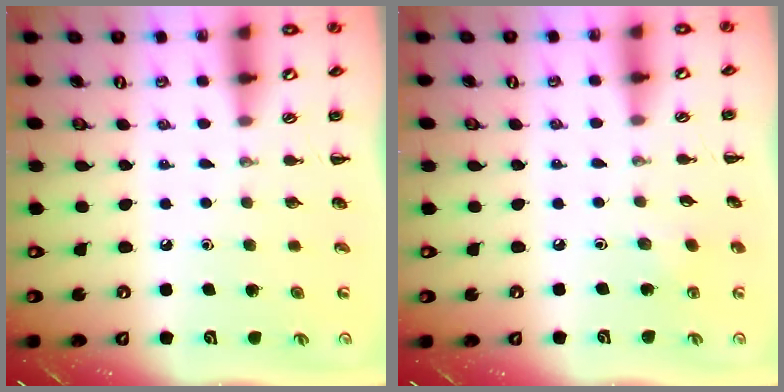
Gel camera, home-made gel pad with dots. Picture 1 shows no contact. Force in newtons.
{"total": 2.3, "press": 2.2, "slide": 0.8}